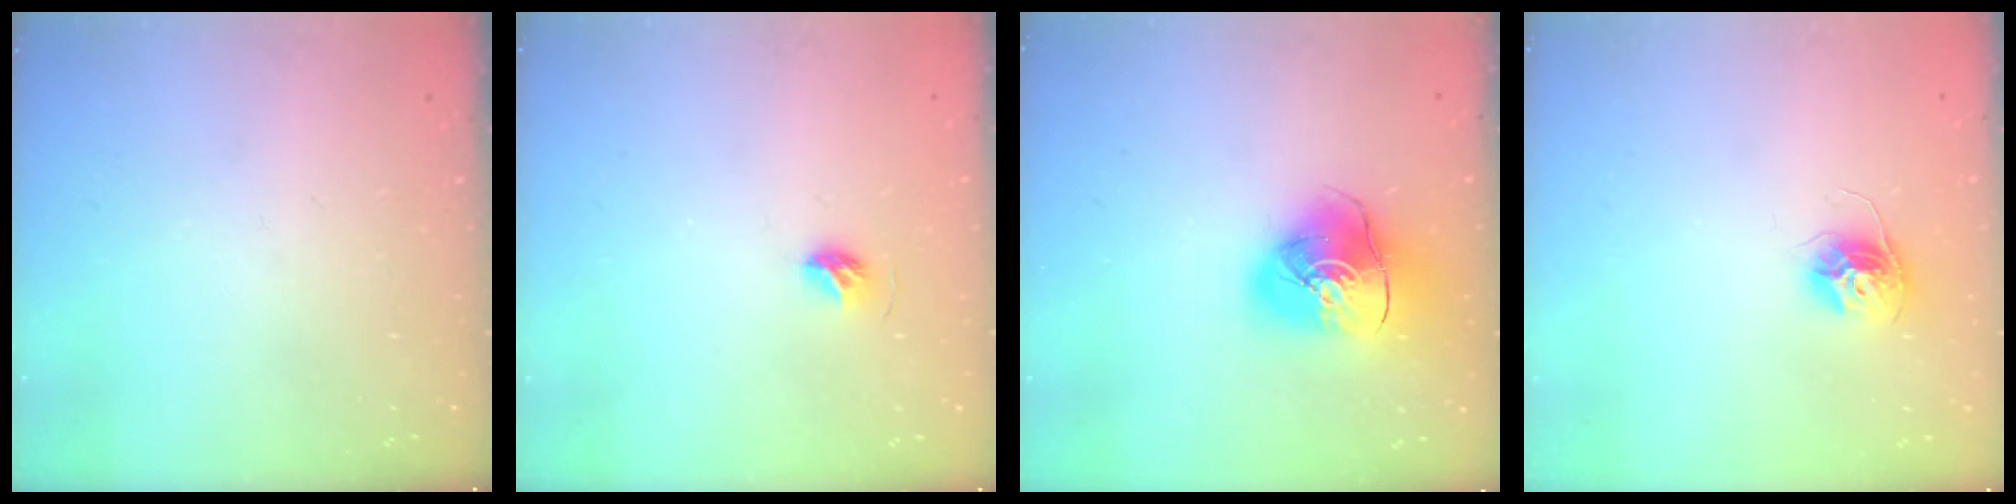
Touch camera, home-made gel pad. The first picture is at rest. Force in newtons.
{"total": 4.9, "press": 4.8, "slide": 1.1}
{"total": 13.5, "press": 13.4, "slide": 1.9}
{"total": 10.8, "press": 10.8, "slide": 0.8}